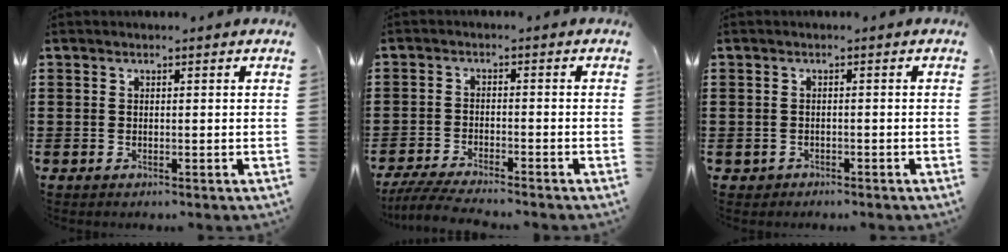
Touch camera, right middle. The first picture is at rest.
{"total": 4.2, "force": [-4.0, 0.1, 1.3], "torque": [-0.037, -0.012, -0.082]}
{"total": 0.8, "force": [-0.7, 0.4, -0.1], "torque": [-0.003, 0.000, -0.017]}